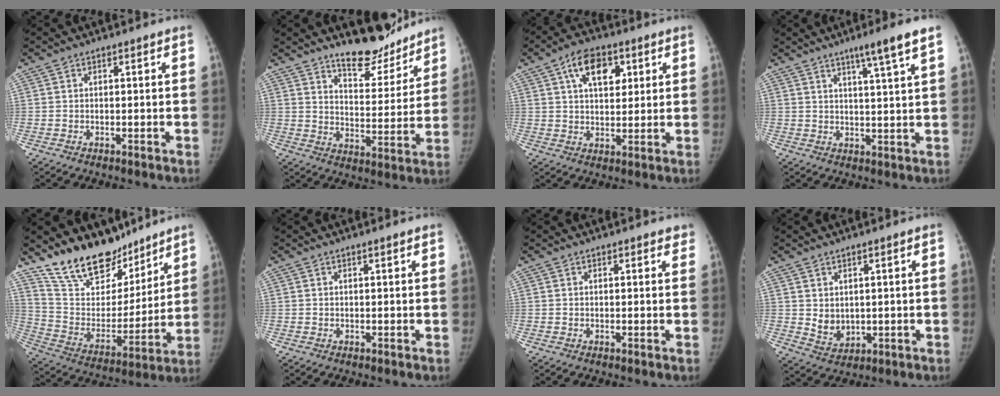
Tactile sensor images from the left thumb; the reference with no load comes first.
{"total": 12.2, "force": [10.8, 4.0, 4.2], "torque": [-0.024, -0.084, 0.169]}
{"total": 10.0, "force": [4.2, 5.8, 6.9], "torque": [-0.087, -0.009, 0.066]}
{"total": 7.0, "force": [4.5, -0.6, 5.4], "torque": [-0.085, -0.024, 0.070]}
{"total": 19.2, "force": [15.9, 8.6, 6.6], "torque": [-0.066, -0.100, 0.282]}
{"total": 0.8, "force": [0.7, 0.0, 0.4], "torque": [-0.007, -0.001, 0.012]}
{"total": 2.2, "force": [1.9, 1.0, 0.6], "torque": [0.018, -0.001, 0.015]}
{"total": 4.3, "force": [1.3, 3.2, 2.6], "torque": [-0.031, -0.019, 0.038]}